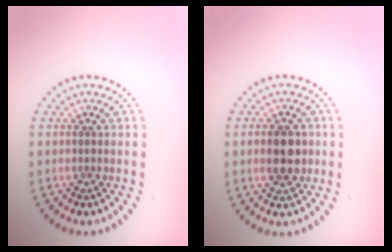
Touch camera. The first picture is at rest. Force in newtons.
{"total": 3.6, "press": 3.6, "slide": 0.1}